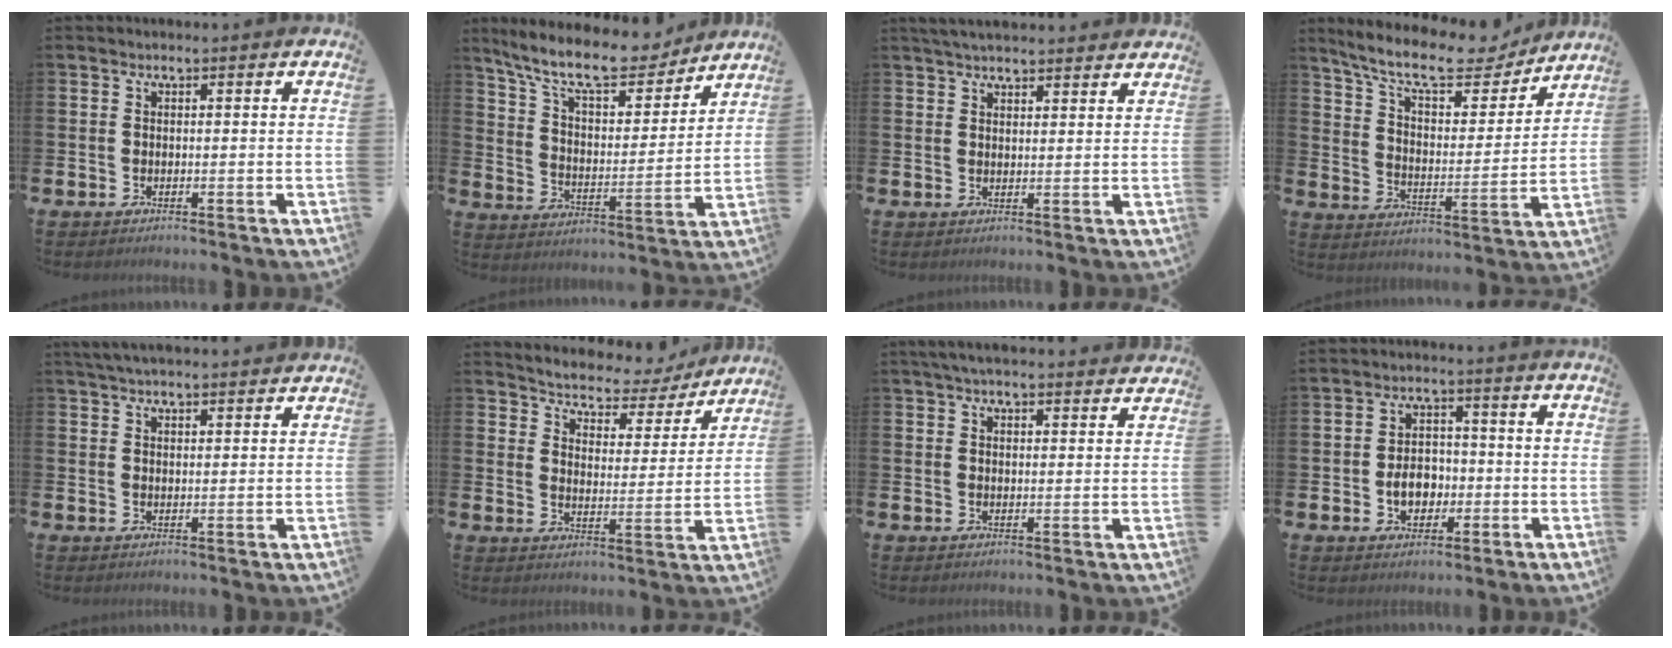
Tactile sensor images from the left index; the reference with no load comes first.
{"total": 11.8, "force": [10.4, 3.1, 4.6], "torque": [-0.118, -0.063, 0.182]}
{"total": 3.7, "force": [3.6, 0.5, 0.7], "torque": [-0.020, -0.011, 0.067]}
{"total": 11.0, "force": [9.7, 2.9, 4.3], "torque": [-0.111, -0.058, 0.166]}
{"total": 3.9, "force": [3.8, 0.4, 0.9], "torque": [-0.024, -0.010, 0.071]}
{"total": 5.5, "force": [5.2, 1.7, 0.4], "torque": [-0.031, -0.045, 0.083]}
{"total": 4.2, "force": [4.0, 0.4, 1.2], "torque": [-0.030, -0.012, 0.073]}
{"total": 4.8, "force": [-1.1, 3.6, 3.0], "torque": [-0.040, 0.000, -0.026]}